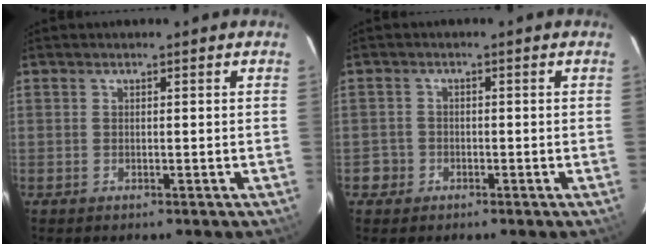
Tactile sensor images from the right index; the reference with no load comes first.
{"total": 2.8, "force": [-1.2, 2.5, 0.0], "torque": [-0.001, 0.016, -0.020]}